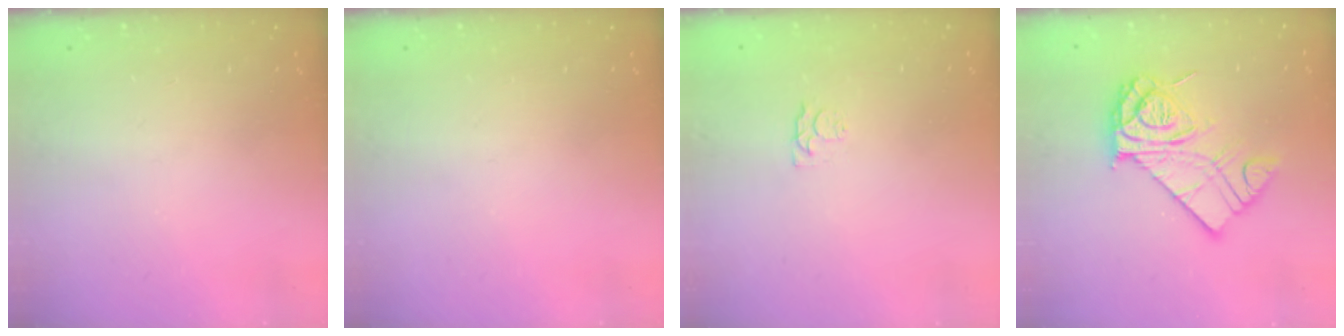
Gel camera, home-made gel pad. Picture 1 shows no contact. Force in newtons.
{"total": 0.0}
{"total": 2.7, "press": 2.7, "slide": 0.5}
{"total": 12.0, "press": 12.0, "slide": 0.8}